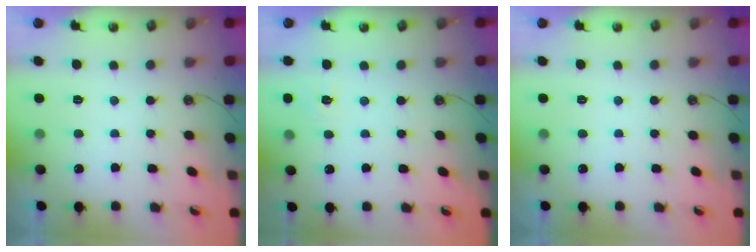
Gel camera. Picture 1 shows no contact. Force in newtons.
{"total": 5.6, "press": 5.6, "slide": 0.5}
{"total": 0.0}